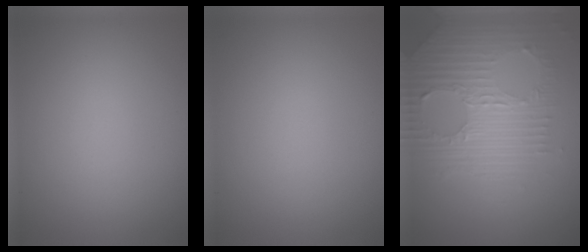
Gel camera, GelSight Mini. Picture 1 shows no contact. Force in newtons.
{"total": 0.0}
{"total": 6.6, "press": 4.5, "slide": 4.9}